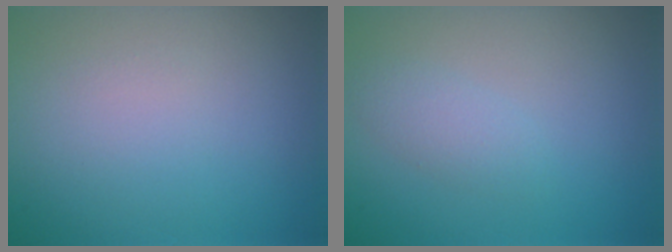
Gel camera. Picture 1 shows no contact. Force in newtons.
{"total": 1.6, "press": 1.6, "slide": 0.1}